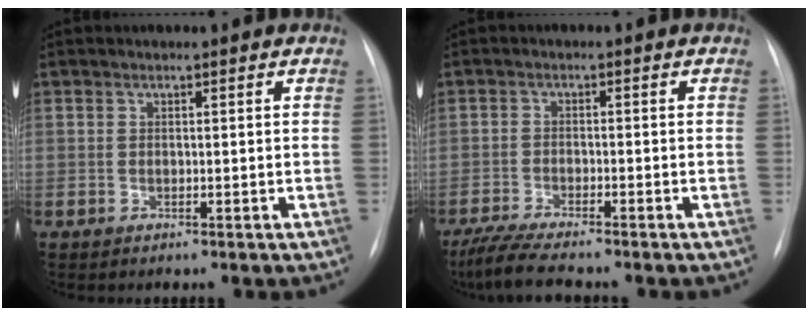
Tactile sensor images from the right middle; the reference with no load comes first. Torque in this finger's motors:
{"motor_torque": [0.46, -0.48, 0.07, 0.02]}